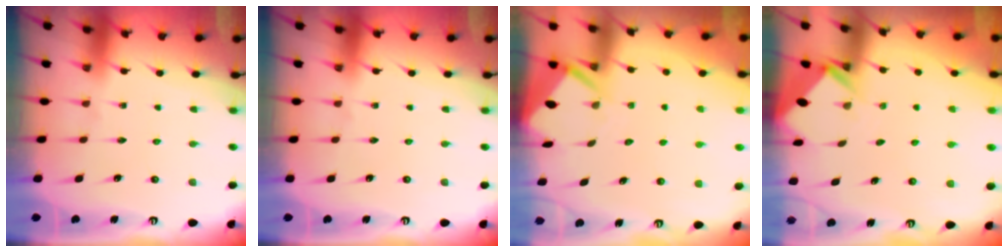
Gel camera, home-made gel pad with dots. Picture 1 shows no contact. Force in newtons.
{"total": 0.0}
{"total": 3.4, "press": 3.4, "slide": 0.3}
{"total": 2.7, "press": 2.7, "slide": 0.2}